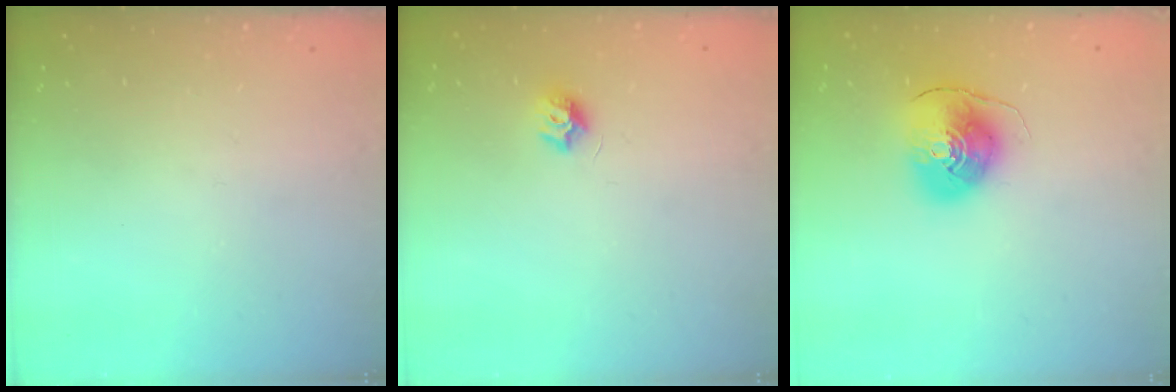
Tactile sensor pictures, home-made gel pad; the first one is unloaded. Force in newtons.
{"total": 6.8, "press": 6.8, "slide": 0.5}
{"total": 10.2, "press": 10.1, "slide": 1.5}